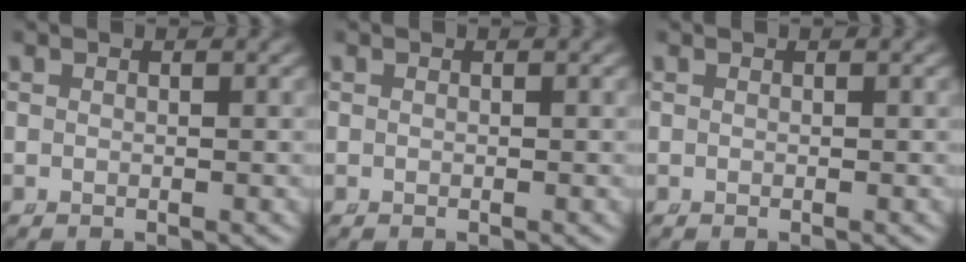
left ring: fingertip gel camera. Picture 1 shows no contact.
{"total": 0.0}
{"total": 0.0}